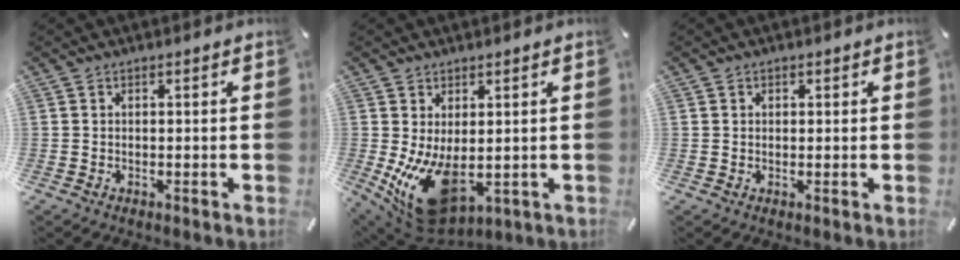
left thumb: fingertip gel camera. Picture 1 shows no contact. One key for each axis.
{"total": 13.0, "fx": -1.6, "fy": 7.8, "fz": 10.3, "tx": -0.186, "ty": -0.009, "tz": -0.013}
{"total": 1.2, "fx": 0.3, "fy": 1.2, "fz": 0.1, "tx": 0.006, "ty": 0.002, "tz": 0.002}